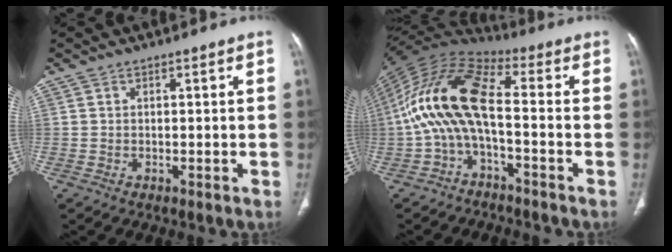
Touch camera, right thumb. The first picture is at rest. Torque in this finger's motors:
{"motor_torque": [1.48, 3.53, 2.32, -0.45, 0.28]}